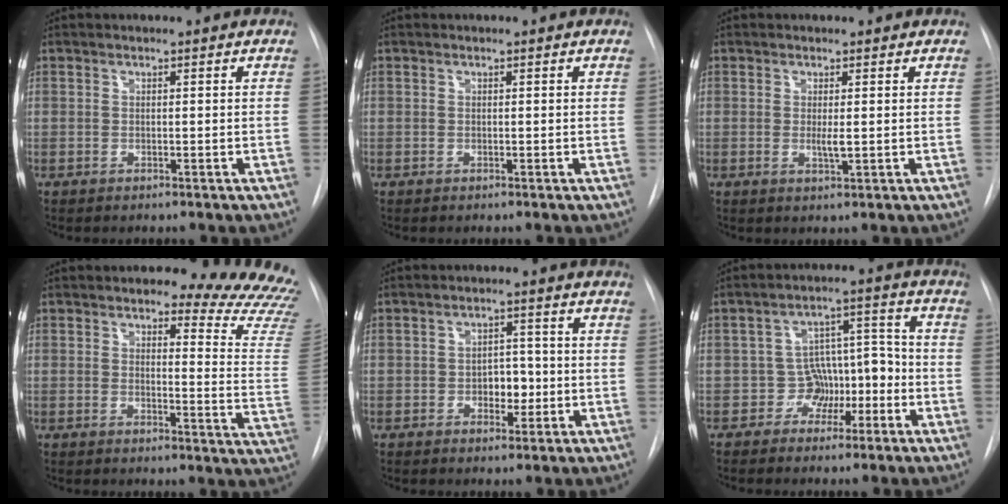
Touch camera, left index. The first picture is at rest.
{"total": 0.0}
{"total": 1.6, "force": [0.1, 0.2, 1.6], "torque": [-0.032, -0.005, 0.002]}
{"total": 15.7, "force": [14.1, 3.5, 5.9], "torque": [-0.036, -0.094, 0.127]}
{"total": 4.1, "force": [-0.9, 2.6, 3.0], "torque": [-0.035, 0.005, -0.011]}
{"total": 6.1, "force": [-2.9, 4.9, 2.2], "torque": [-0.012, 0.037, -0.042]}